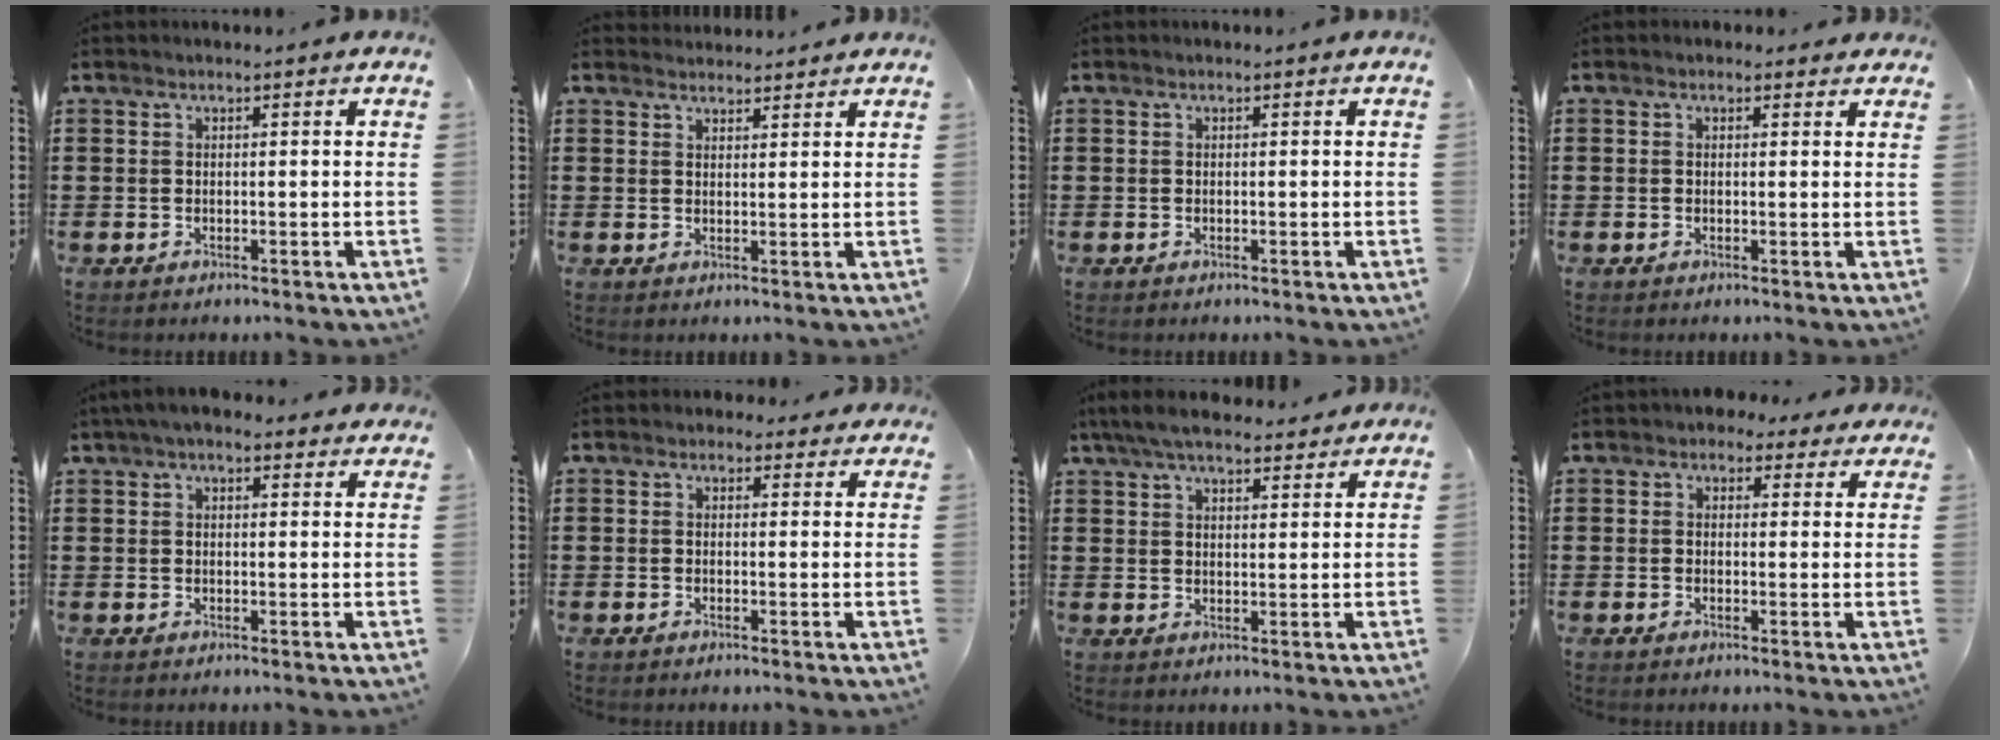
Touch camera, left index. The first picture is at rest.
{"total": 2.0, "force": [2.0, 0.4, -0.1], "torque": [-0.005, 0.000, 0.039]}
{"total": 0.0}
{"total": 1.0, "force": [0.5, 0.8, 0.2], "torque": [-0.008, 0.007, 0.009]}
{"total": 3.8, "force": [3.0, 1.2, 2.0], "torque": [-0.048, 0.003, 0.055]}
{"total": 1.7, "force": [1.0, 1.3, 0.3], "torque": [-0.005, 0.005, 0.017]}
{"total": 5.8, "force": [4.9, 1.5, 2.7], "torque": [-0.065, -0.004, 0.091]}
{"total": 2.2, "force": [1.4, 1.6, 0.6], "torque": [-0.012, 0.007, 0.024]}